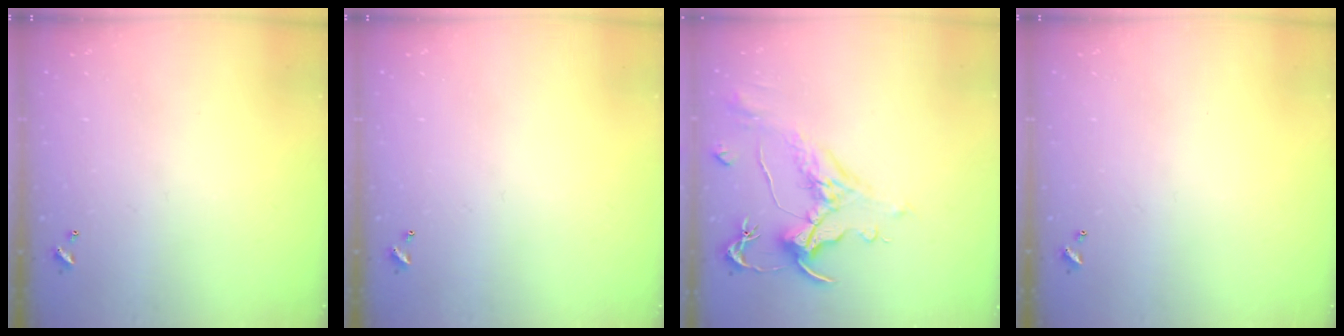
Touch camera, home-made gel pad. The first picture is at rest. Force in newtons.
{"total": 0.0}
{"total": 1.6, "press": 0.7, "slide": 1.5}
{"total": 0.0}